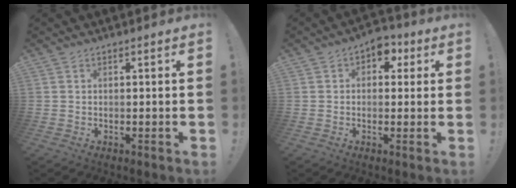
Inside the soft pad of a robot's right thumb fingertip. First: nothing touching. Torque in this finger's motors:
{"motor_torque": [-0.17, 0.17, 0.01, 0.01, 0.00]}